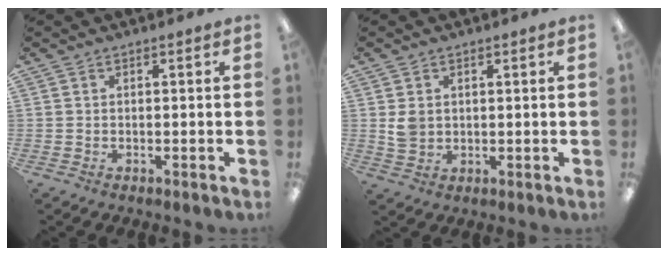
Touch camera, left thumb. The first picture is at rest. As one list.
[{"total": 4.1, "force": [1.3, 3.5, 1.8], "torque": [-0.031, 0.003, 0.025]}]